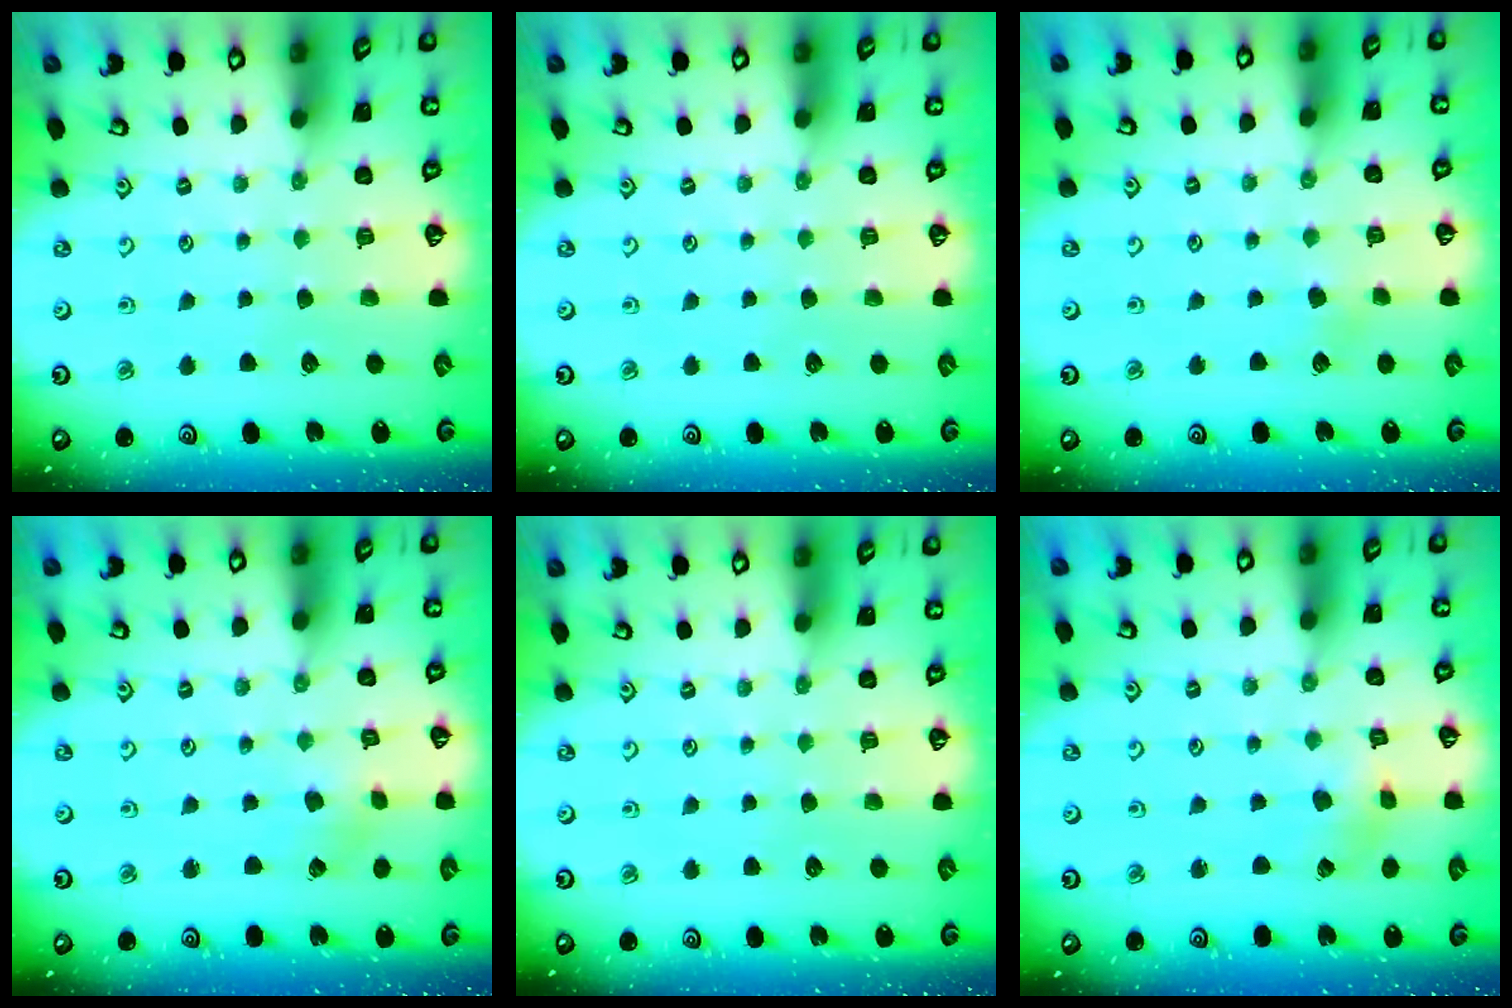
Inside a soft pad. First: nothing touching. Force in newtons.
{"total": 0.0}
{"total": 2.7, "press": 2.7, "slide": 0.4}
{"total": 1.5, "press": 1.5, "slide": 0.1}
{"total": 0.0}
{"total": 1.4, "press": 1.3, "slide": 0.3}